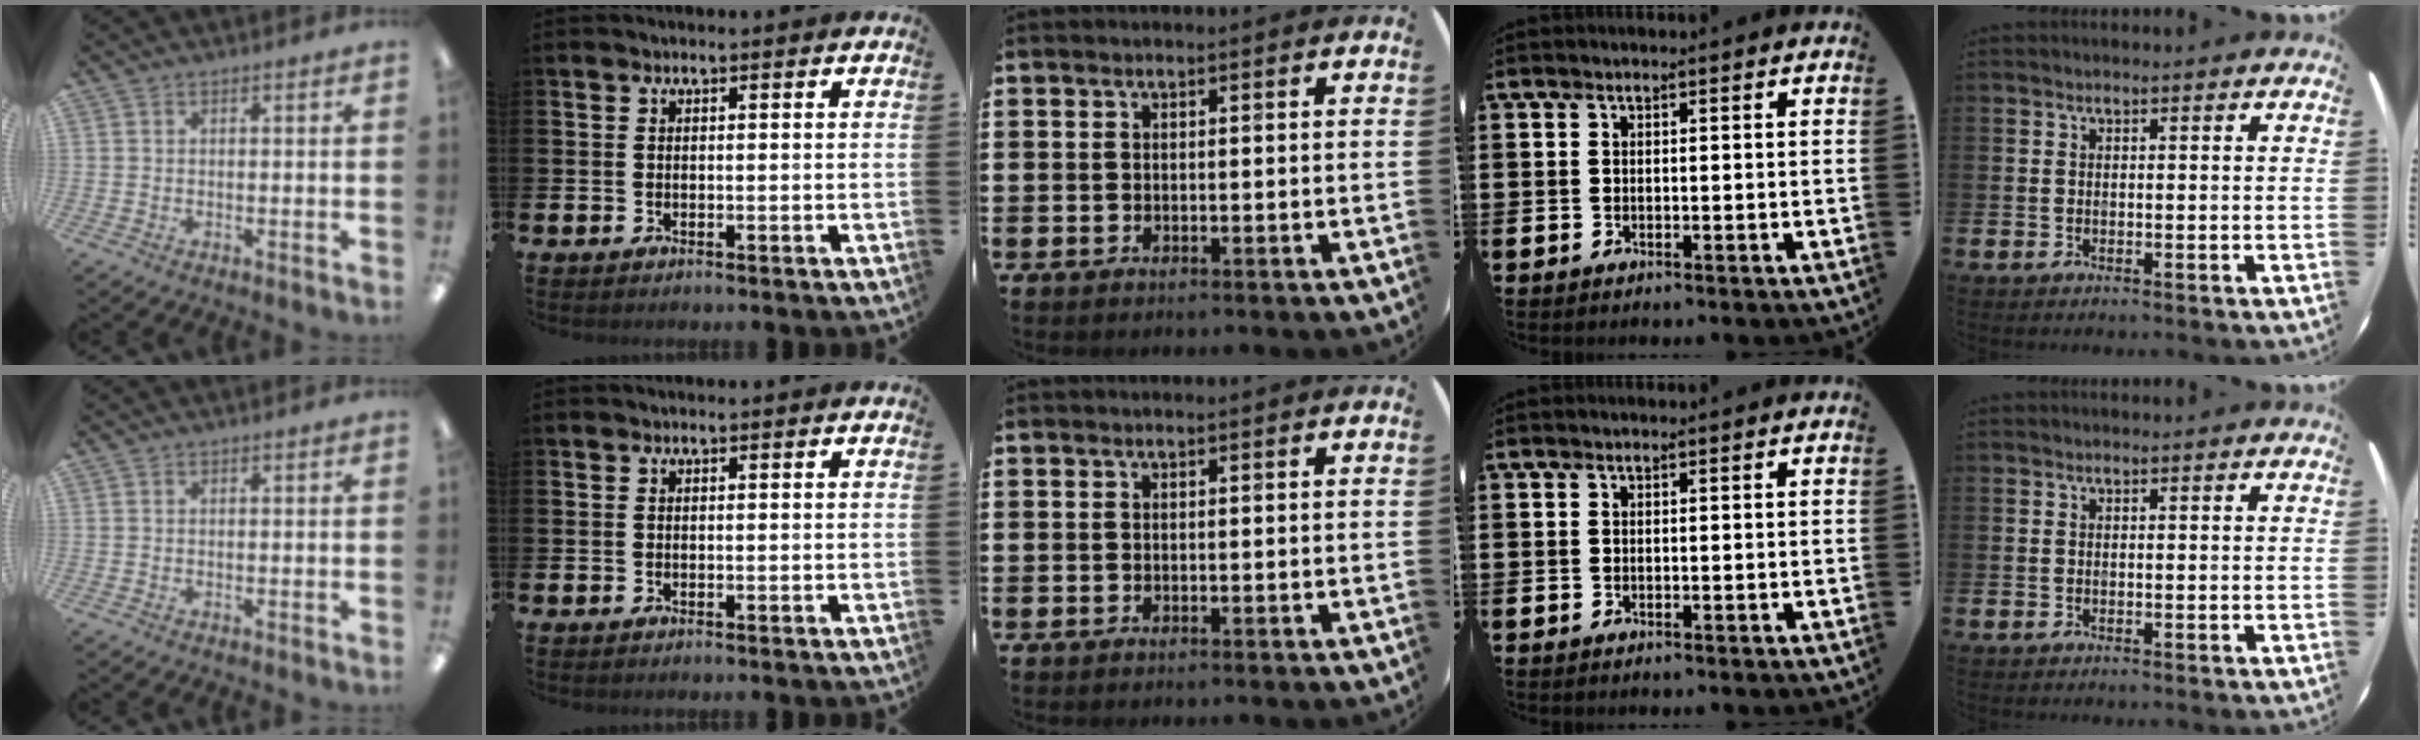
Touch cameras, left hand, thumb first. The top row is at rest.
{}